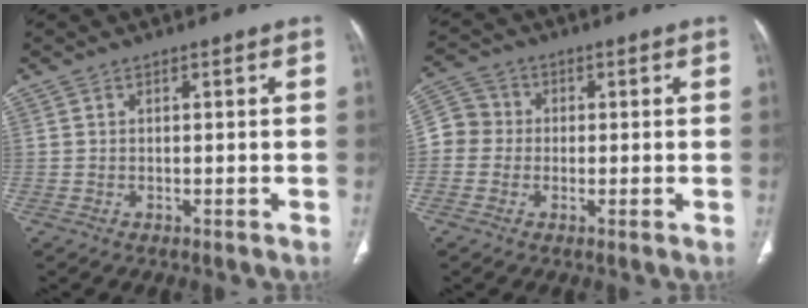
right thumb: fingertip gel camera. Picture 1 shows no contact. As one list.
[{"total": 6.2, "force": [-0.6, 5.9, 1.9], "torque": [-0.015, 0.018, -0.025]}]